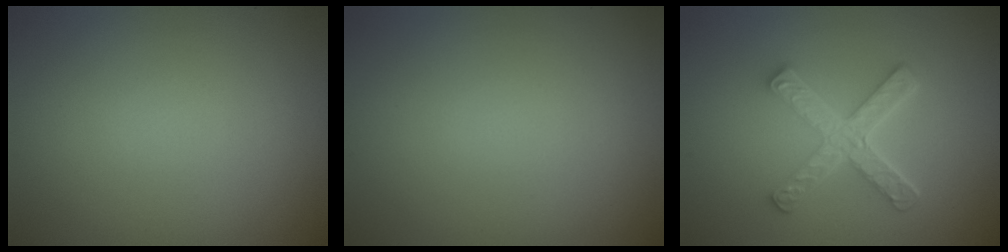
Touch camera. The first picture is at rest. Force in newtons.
{"total": 0.0}
{"total": 4.9, "press": 3.5, "slide": 3.4}